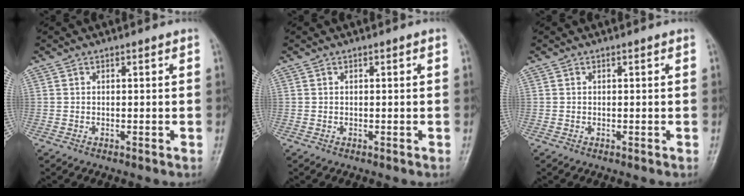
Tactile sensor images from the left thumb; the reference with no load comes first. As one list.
[{"total": 0.0}, {"total": 0.0}]